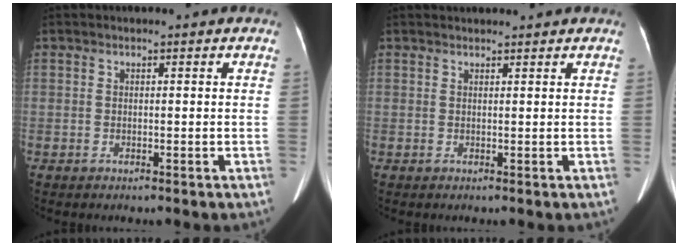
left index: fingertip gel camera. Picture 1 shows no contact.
{"total": 2.9, "force": [2.9, 0.2, 0.5], "torque": [-0.011, 0.025, 0.038]}